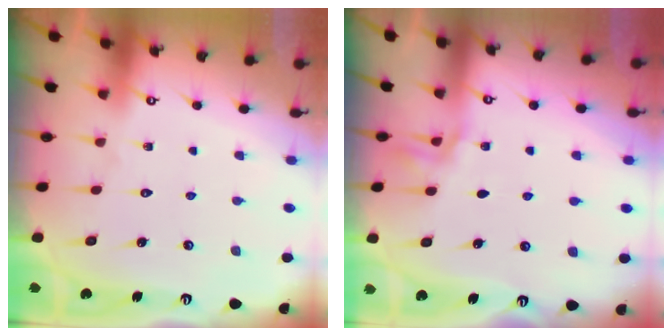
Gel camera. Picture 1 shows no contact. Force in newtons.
{"total": 1.4, "press": 1.4, "slide": 0.2}